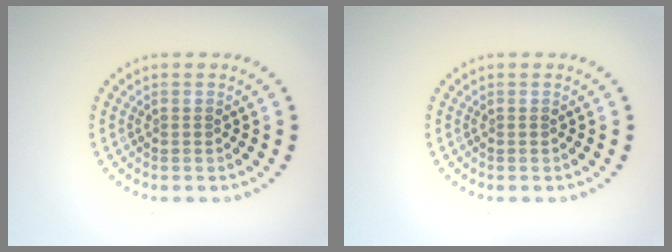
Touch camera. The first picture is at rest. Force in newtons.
{"total": 0.0}